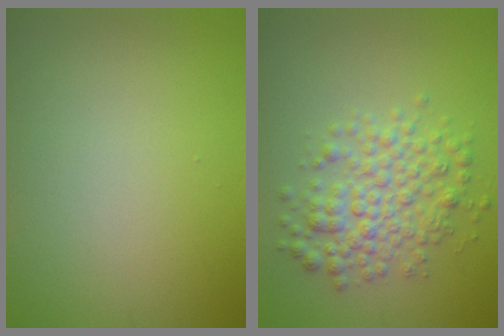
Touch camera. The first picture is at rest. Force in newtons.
{"total": 4.5, "press": 4.5, "slide": 0.1}